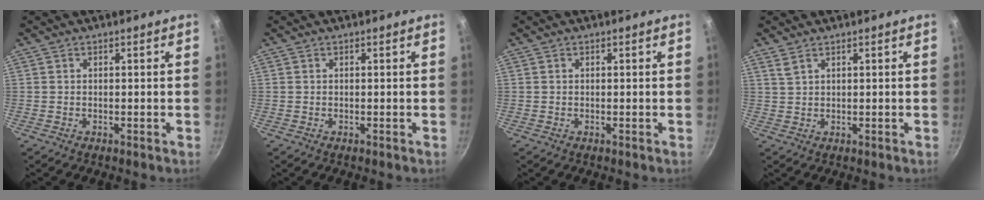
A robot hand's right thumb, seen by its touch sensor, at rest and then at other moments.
{"total": 0.0}
{"total": 0.0}
{"total": 1.6, "force": [1.3, 0.5, 0.9], "torque": [-0.018, -0.004, 0.029]}